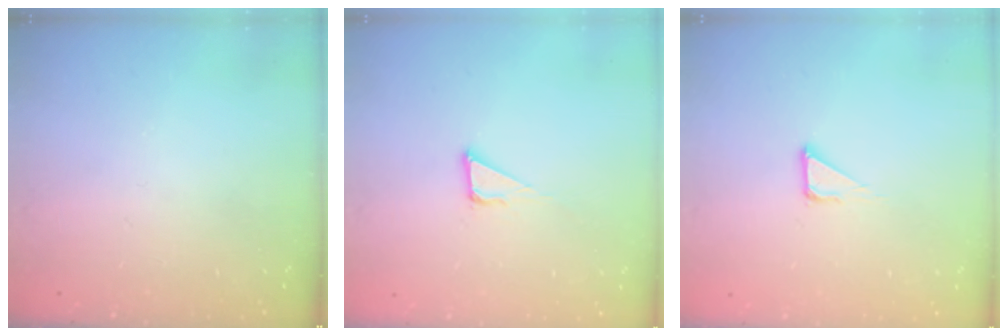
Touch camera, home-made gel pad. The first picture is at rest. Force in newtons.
{"total": 3.9, "press": 3.9, "slide": 0.2}
{"total": 3.4, "press": 3.4, "slide": 0.2}